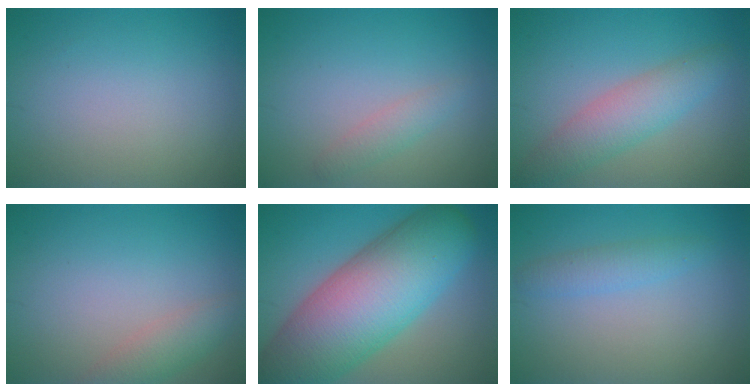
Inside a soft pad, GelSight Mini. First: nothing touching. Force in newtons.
{"total": 1.6, "press": 1.6, "slide": 0.1}
{"total": 4.1, "press": 4.1, "slide": 0.1}
{"total": 2.5, "press": 2.5, "slide": 0.2}
{"total": 14.3, "press": 14.2, "slide": 0.5}
{"total": 2.0, "press": 2.0, "slide": 0.2}